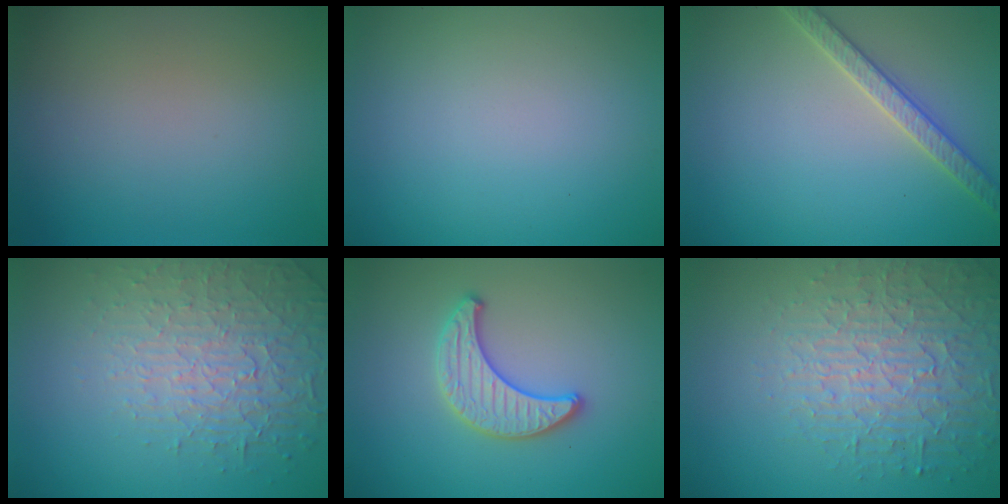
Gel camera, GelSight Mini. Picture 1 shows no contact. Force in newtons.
{"total": 0.0}
{"total": 2.8, "press": 2.8, "slide": 0.6}
{"total": 4.0, "press": 3.8, "slide": 1.2}
{"total": 3.1, "press": 3.1, "slide": 0.1}
{"total": 4.9, "press": 4.8, "slide": 1.3}